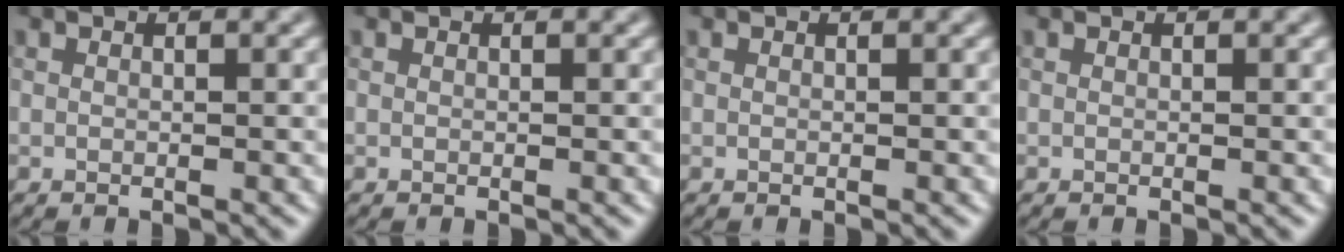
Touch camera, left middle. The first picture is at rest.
{"total": 0.0}
{"total": 0.0}
{"total": 0.0}